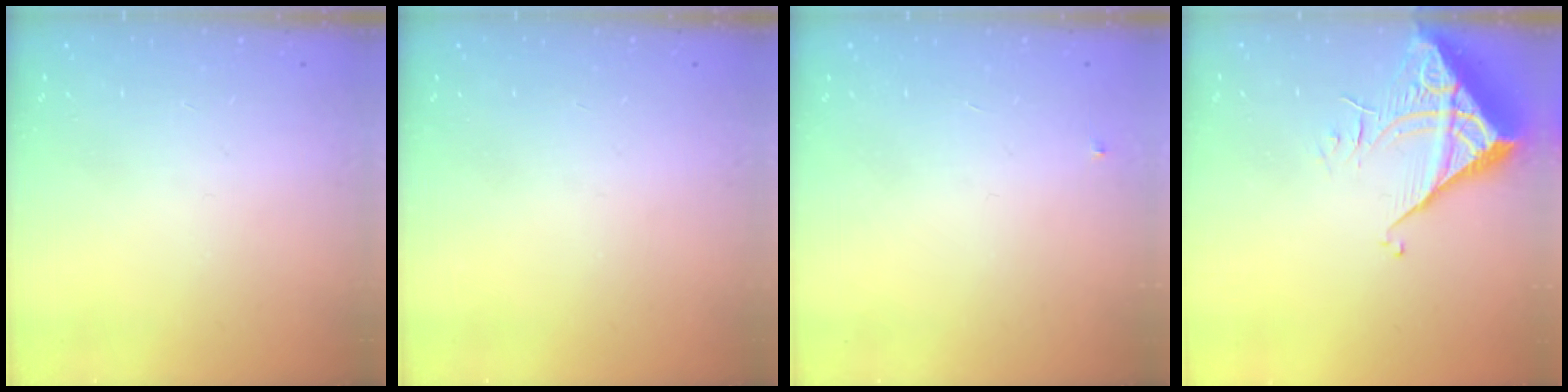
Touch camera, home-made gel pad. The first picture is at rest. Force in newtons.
{"total": 0.0}
{"total": 3.0, "press": 2.9, "slide": 0.4}
{"total": 6.7, "press": 6.7, "slide": 0.7}